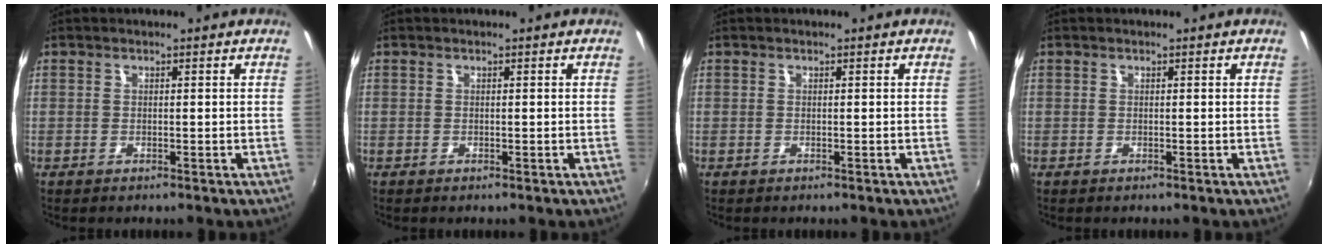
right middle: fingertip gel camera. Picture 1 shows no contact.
{"total": 0.0}
{"total": 0.0}
{"total": 0.0}